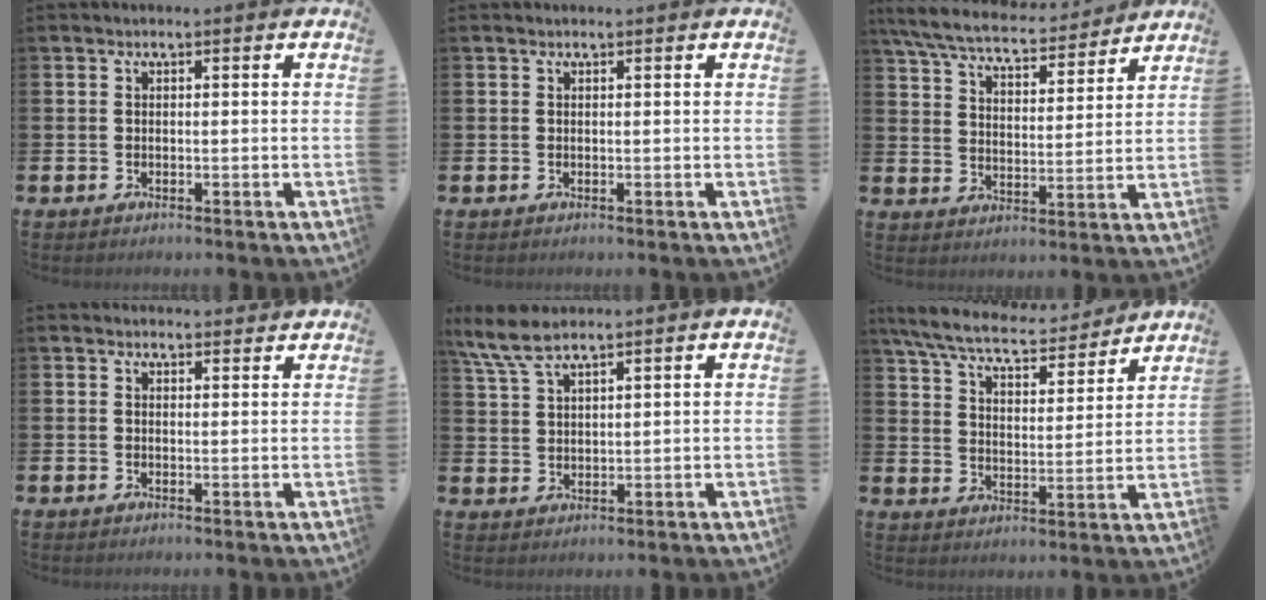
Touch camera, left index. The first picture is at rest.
{"total": 0.0}
{"total": 7.5, "force": [6.9, 1.5, 2.3], "torque": [-0.077, -0.041, 0.121]}
{"total": 1.5, "force": [1.4, 0.4, 0.1], "torque": [0.008, -0.005, 0.024]}
{"total": 6.2, "force": [5.3, 1.3, 3.0], "torque": [-0.072, -0.014, 0.097]}
{"total": 8.2, "force": [7.5, 1.4, 2.9], "torque": [-0.092, -0.047, 0.130]}